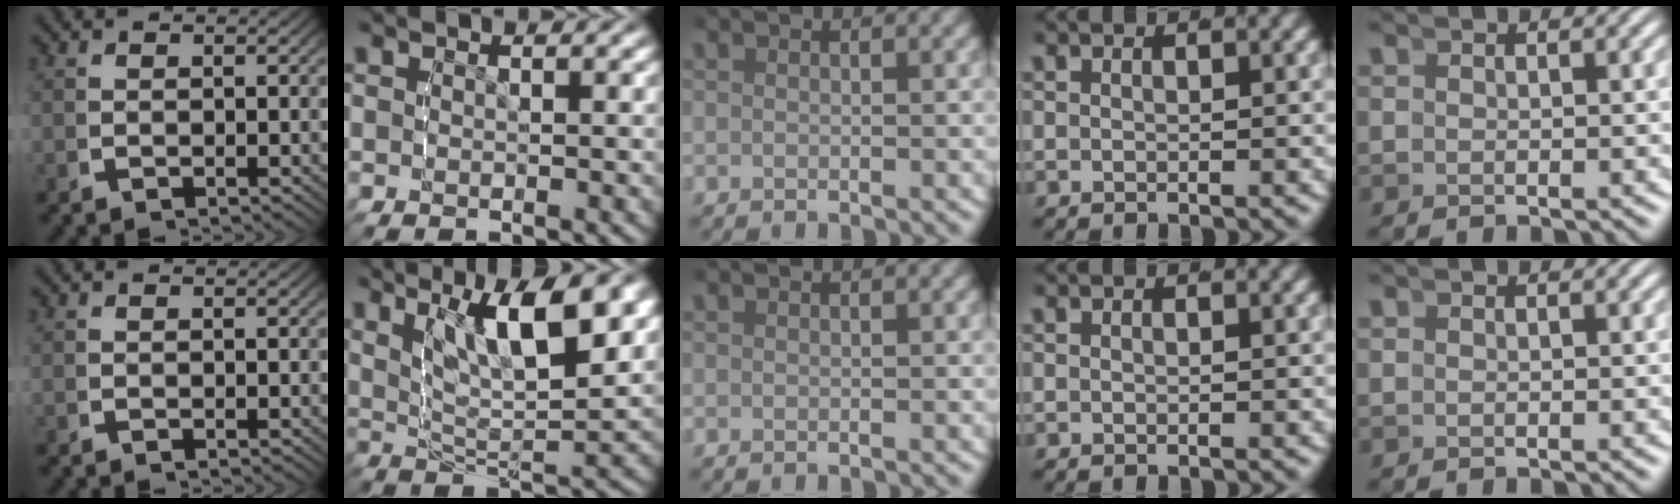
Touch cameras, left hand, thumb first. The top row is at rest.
{"index": {"total": 9.8, "force": [3.8, 5.0, 7.5], "torque": [-0.131, 0.003, 0.048]}}